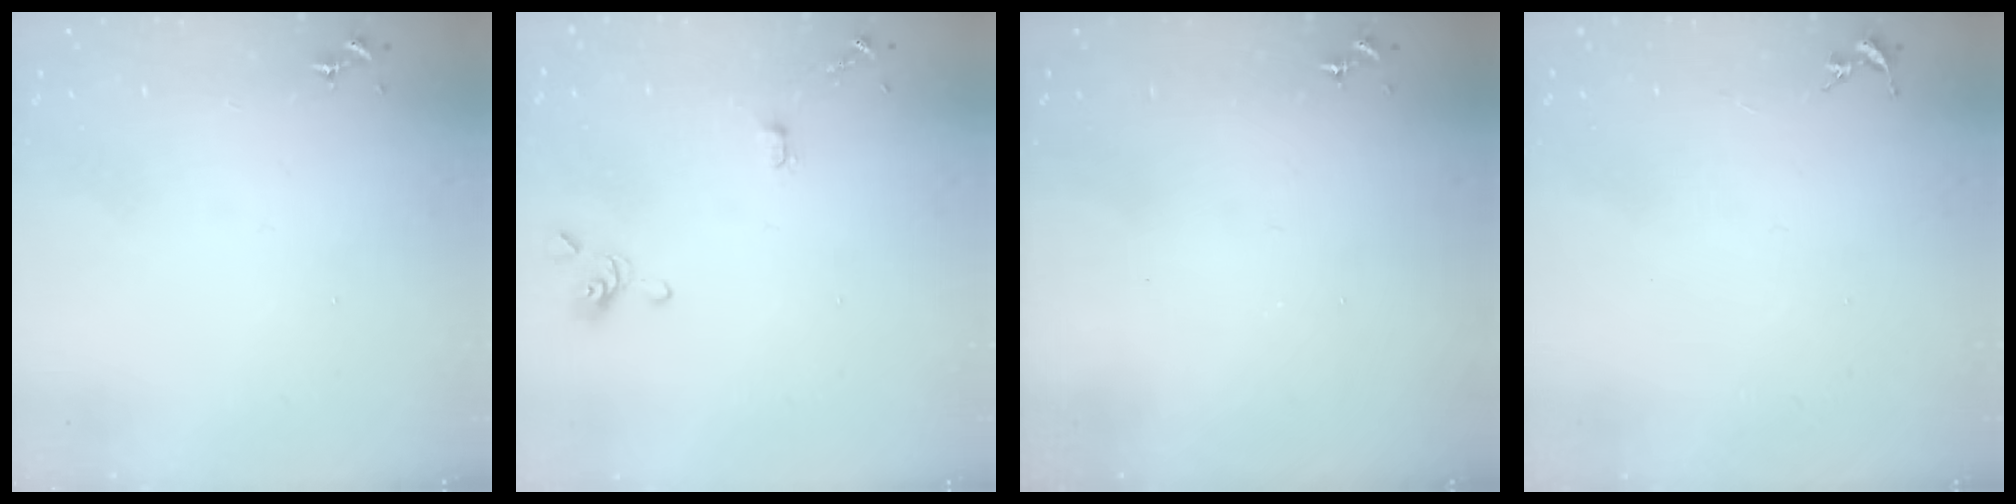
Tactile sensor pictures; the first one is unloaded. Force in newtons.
{"total": 4.1, "press": 4.0, "slide": 0.7}
{"total": 0.0}
{"total": 0.0}